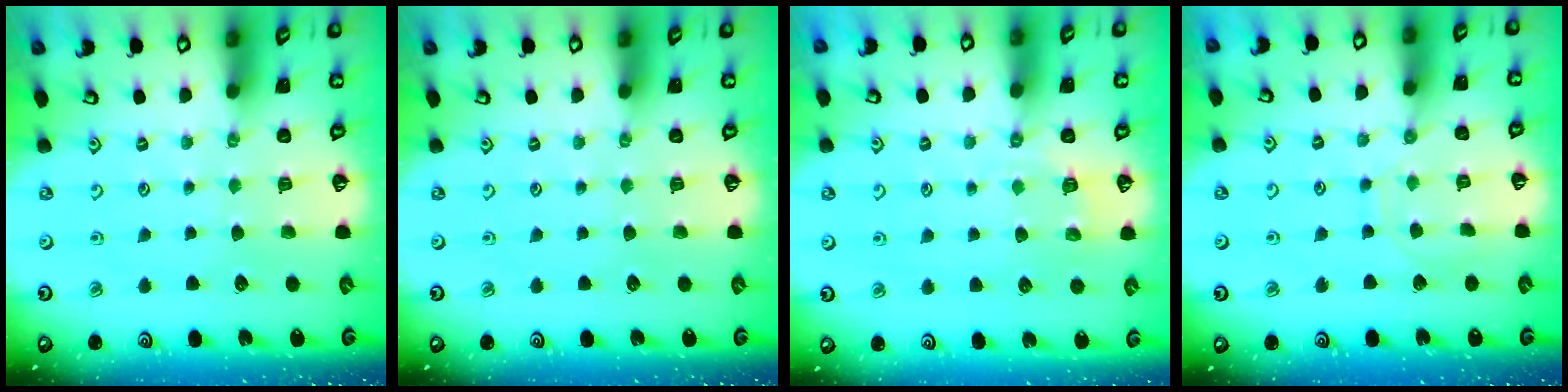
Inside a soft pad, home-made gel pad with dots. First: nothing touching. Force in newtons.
{"total": 0.0}
{"total": 3.5, "press": 3.1, "slide": 1.8}
{"total": 7.3, "press": 7.2, "slide": 0.6}